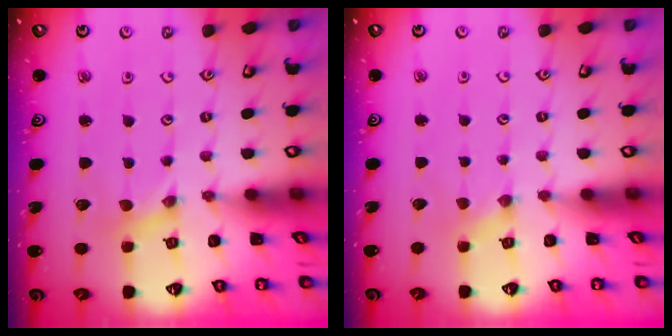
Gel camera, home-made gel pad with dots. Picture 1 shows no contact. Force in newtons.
{"total": 0.5, "press": 0.5, "slide": 0.2}